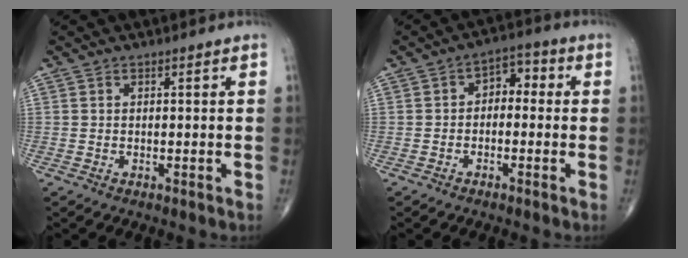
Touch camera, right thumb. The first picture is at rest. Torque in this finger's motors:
{"motor_torque": [0.01, 0.06, 0.21, 0.28, 0.08]}